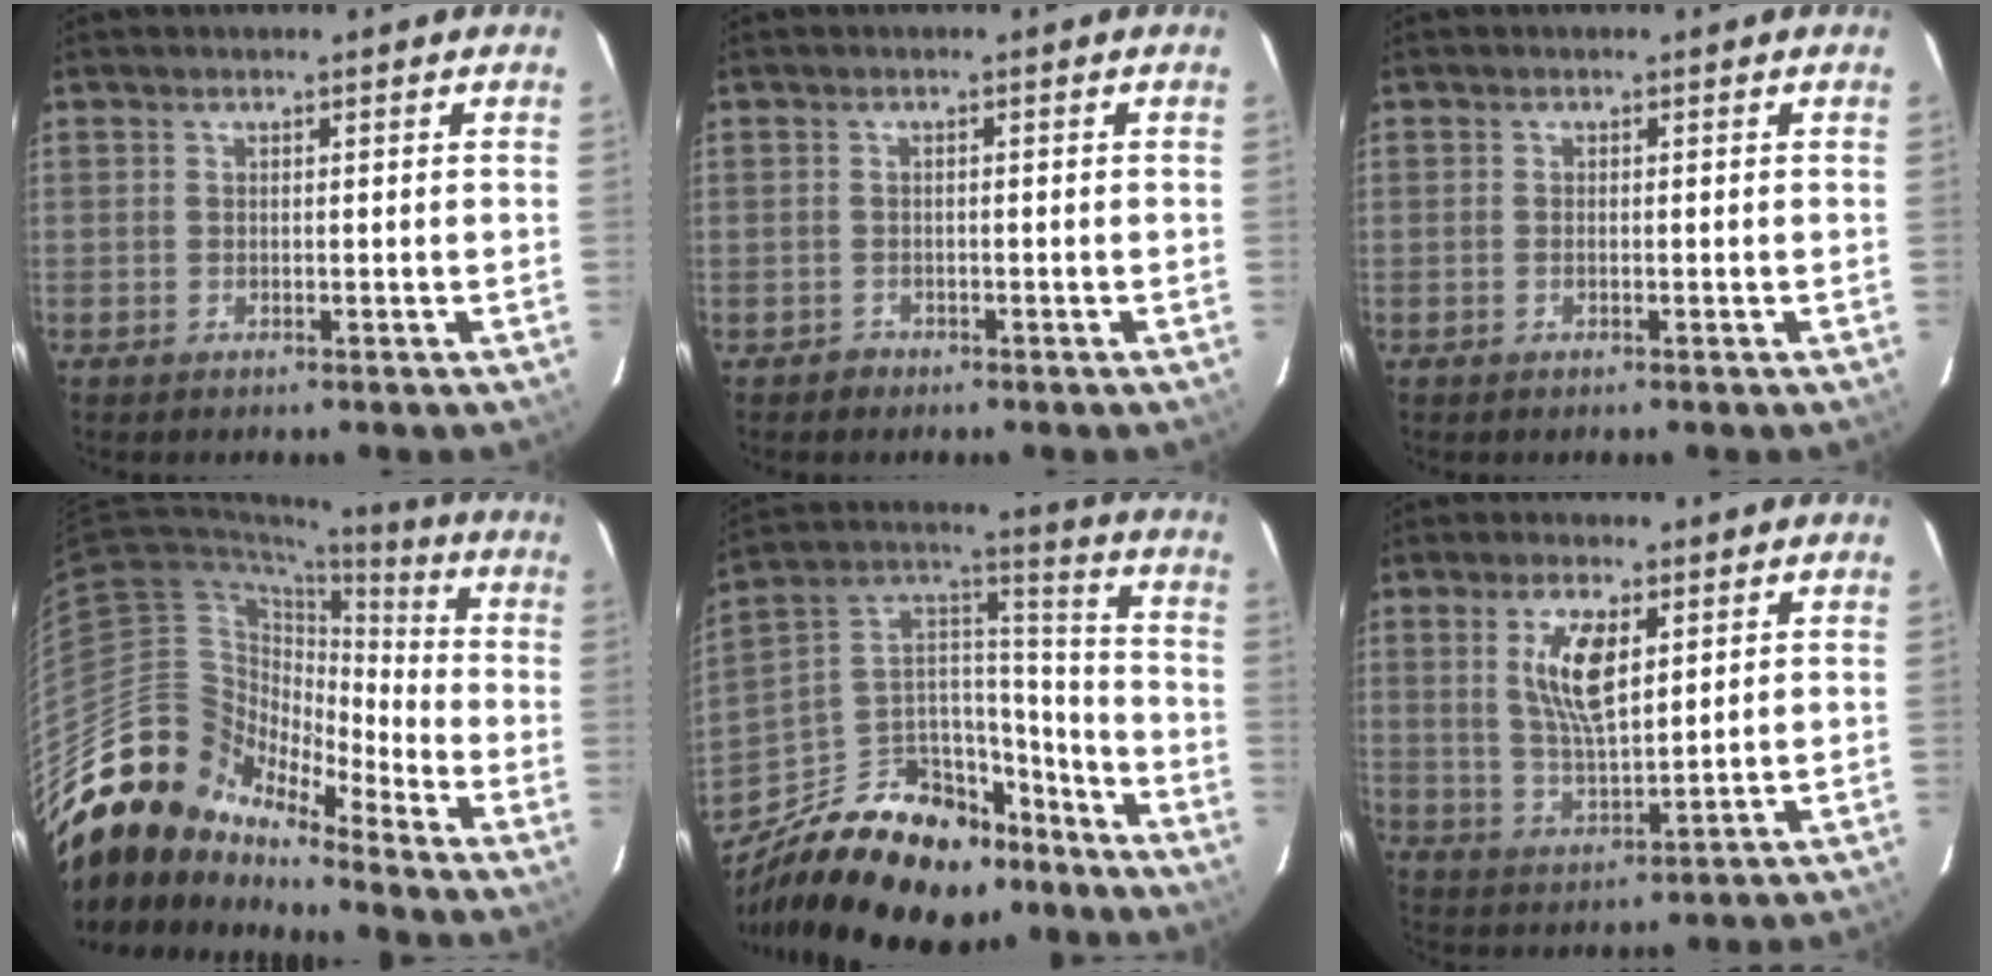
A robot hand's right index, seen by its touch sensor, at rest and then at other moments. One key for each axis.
{"total": 1.5, "fx": -0.9, "fy": 1.2, "fz": -0.1, "tx": 0.001, "ty": 0.007, "tz": -0.014}
{"total": 0.6, "fx": -0.2, "fy": 0.3, "fz": 0.5, "tx": -0.011, "ty": 0.001, "tz": -0.005}
{"total": 16.5, "fx": -14.3, "fy": 6.9, "fz": 4.7, "tx": -0.081, "ty": 0.025, "tz": -0.275}
{"total": 28.7, "fx": -19.5, "fy": 15.0, "fz": 14.8, "tx": -0.292, "ty": 0.050, "tz": -0.280}
{"total": 9.2, "fx": 3.2, "fy": 3.6, "fz": 7.9, "tx": -0.149, "ty": 0.000, "tz": 0.067}